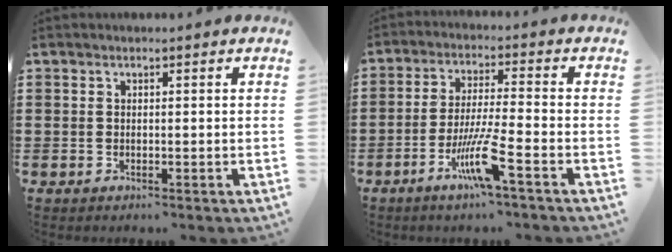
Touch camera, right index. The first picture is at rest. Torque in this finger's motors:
{"motor_torque": [1.75, -0.39, 0.31, 0.11]}